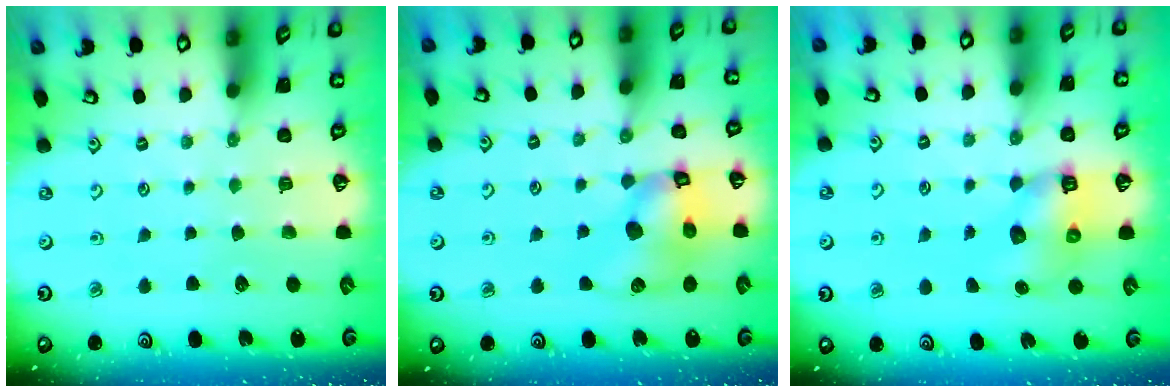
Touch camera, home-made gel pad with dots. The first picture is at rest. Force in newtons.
{"total": 11.6, "press": 11.5, "slide": 1.7}
{"total": 6.8, "press": 6.7, "slide": 0.9}